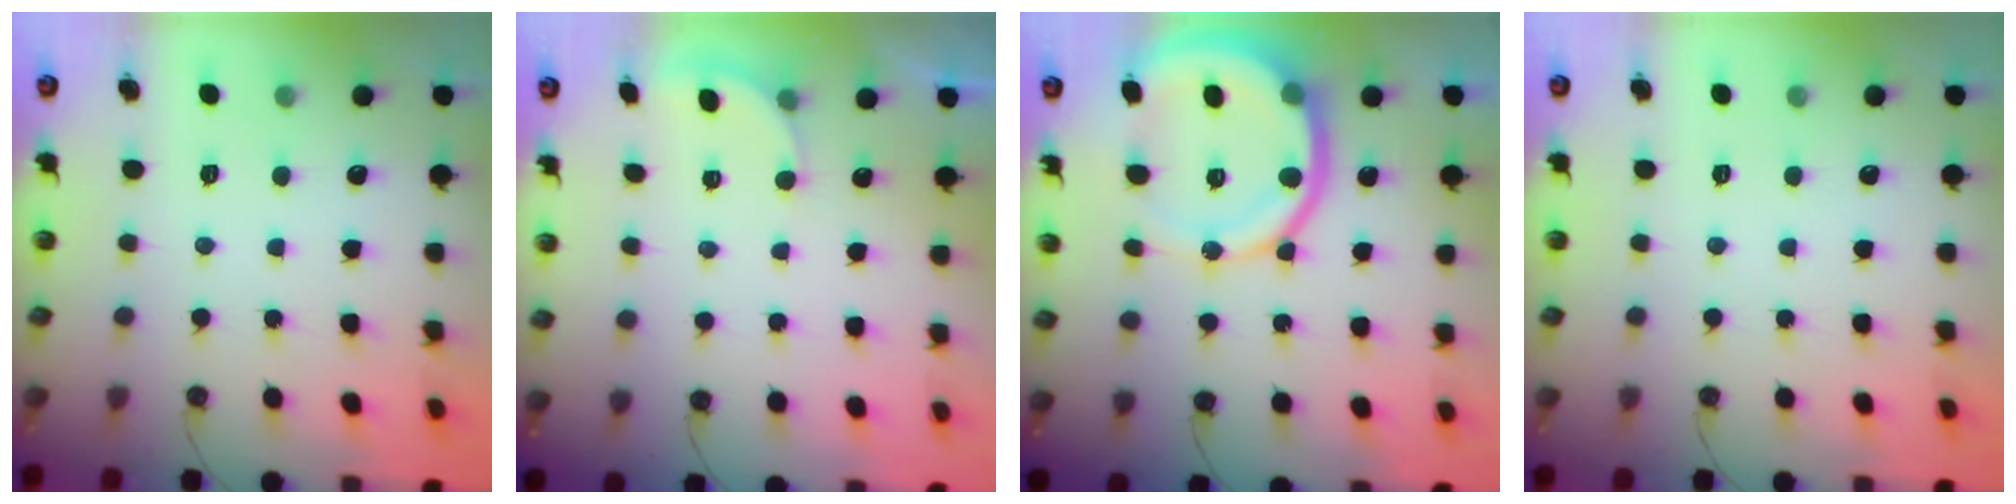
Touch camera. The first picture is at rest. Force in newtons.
{"total": 2.1, "press": 2.0, "slide": 0.6}
{"total": 16.2, "press": 16.1, "slide": 2.0}
{"total": 0.0}